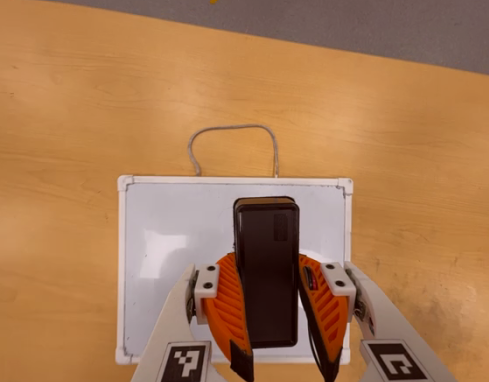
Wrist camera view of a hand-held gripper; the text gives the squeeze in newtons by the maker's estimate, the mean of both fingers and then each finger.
{"total": 8.6, "left": 8.0, "right": 9.1}